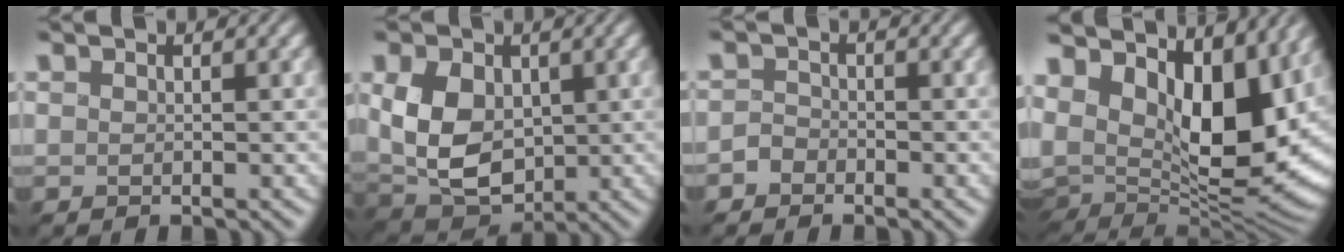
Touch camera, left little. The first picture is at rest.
{"total": 7.1, "force": [0.4, 4.9, 5.1], "torque": [-0.110, -0.006, 0.002]}
{"total": 1.7, "force": [-1.3, 1.1, 0.1], "torque": [0.009, 0.004, -0.033]}
{"total": 13.9, "force": [3.7, 9.0, 9.9], "torque": [-0.195, 0.007, 0.056]}